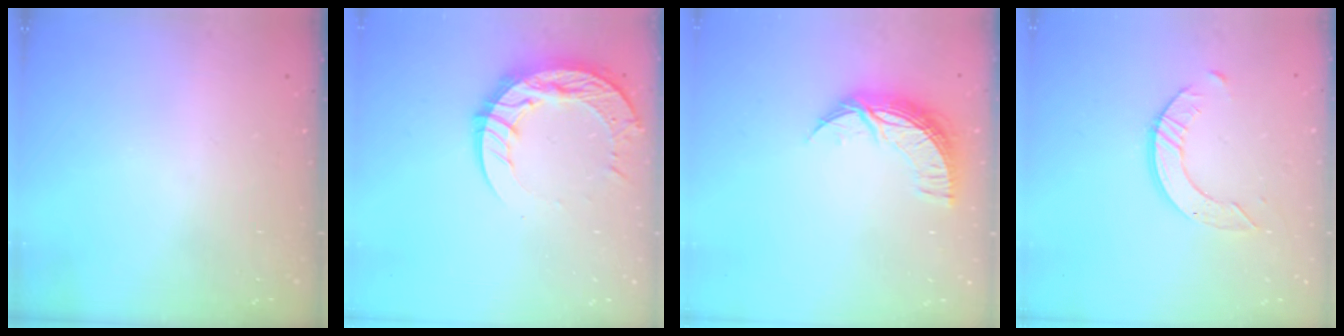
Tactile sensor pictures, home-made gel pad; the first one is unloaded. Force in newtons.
{"total": 14.0, "press": 14.0, "slide": 1.3}
{"total": 10.0, "press": 10.0, "slide": 0.5}
{"total": 6.5, "press": 6.5, "slide": 0.6}